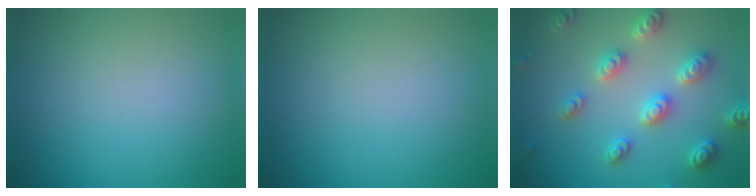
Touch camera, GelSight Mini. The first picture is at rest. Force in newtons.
{"total": 0.0}
{"total": 5.2, "press": 5.0, "slide": 1.2}